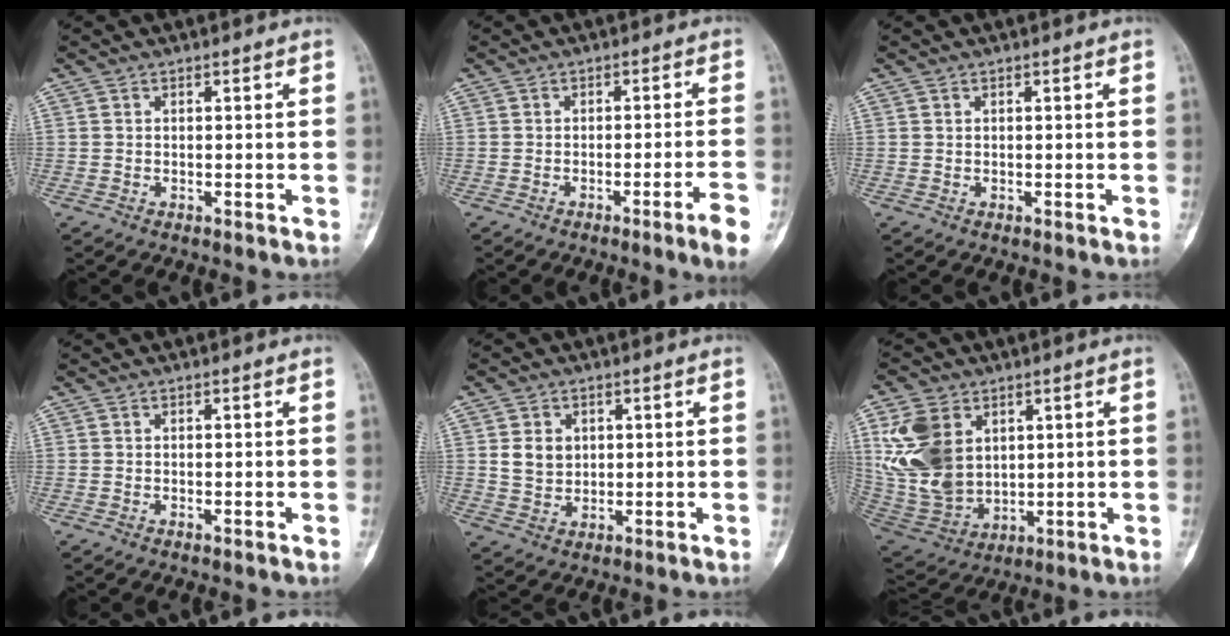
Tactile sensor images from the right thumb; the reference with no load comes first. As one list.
[{"total": 5.9, "force": [-3.0, -0.3, 5.0], "torque": [-0.072, 0.008, -0.044]}, {"total": 0.0}, {"total": 0.0}, {"total": 5.0, "force": [1.2, 4.1, 2.6], "torque": [-0.025, -0.008, 0.027]}, {"total": 15.7, "force": [4.9, 11.2, 9.8], "torque": [-0.183, -0.020, 0.117]}]